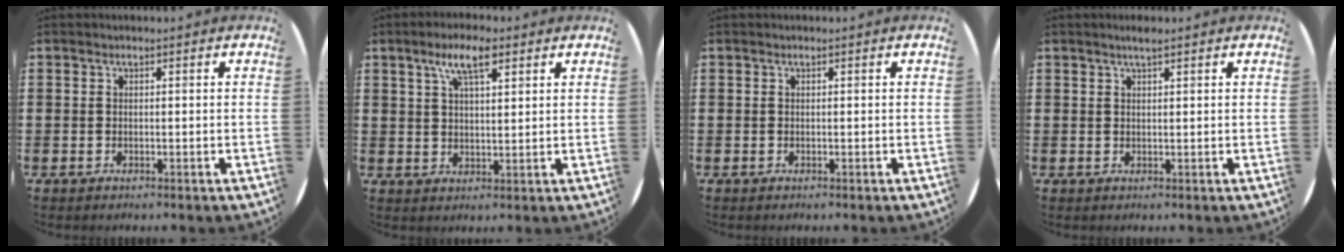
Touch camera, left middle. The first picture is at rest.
{"total": 6.2, "force": [3.8, 2.1, 4.4], "torque": [-0.081, 0.003, 0.064]}
{"total": 0.0}
{"total": 1.5, "force": [1.3, 0.1, 0.8], "torque": [-0.017, 0.003, 0.023]}